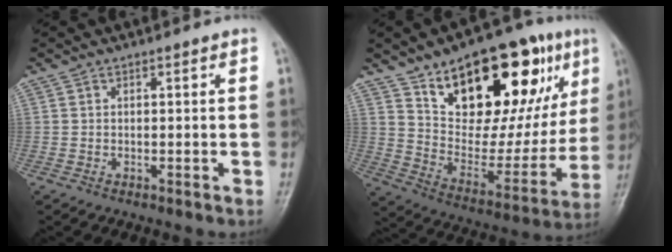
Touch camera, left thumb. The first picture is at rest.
{"total": 28.4, "force": [14.1, 12.9, 21.0], "torque": [-0.259, -0.028, 0.230]}